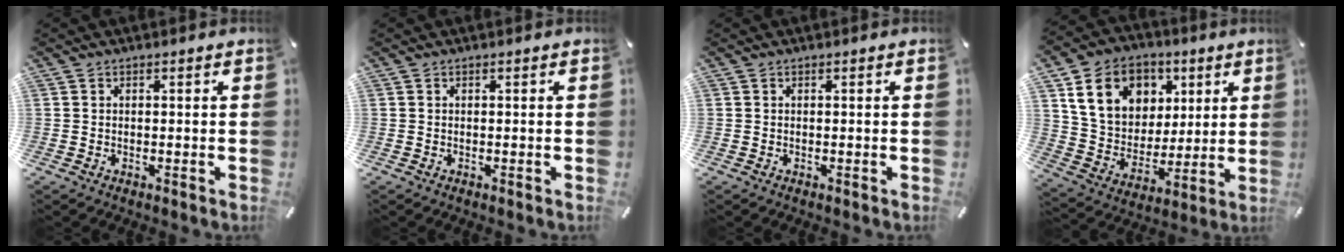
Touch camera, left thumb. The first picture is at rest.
{"total": 0.0}
{"total": 0.0}
{"total": 15.9, "force": [6.7, 12.9, 6.6], "torque": [-0.114, -0.013, 0.134]}